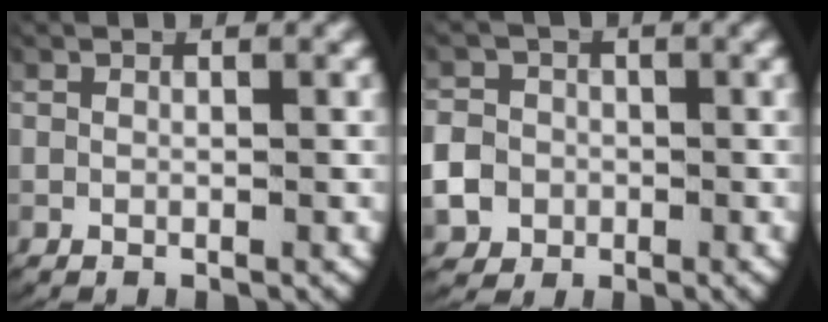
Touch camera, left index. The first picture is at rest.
{"total": 5.5, "force": [-1.1, 5.2, 1.7], "torque": [-0.048, -0.015, -0.021]}